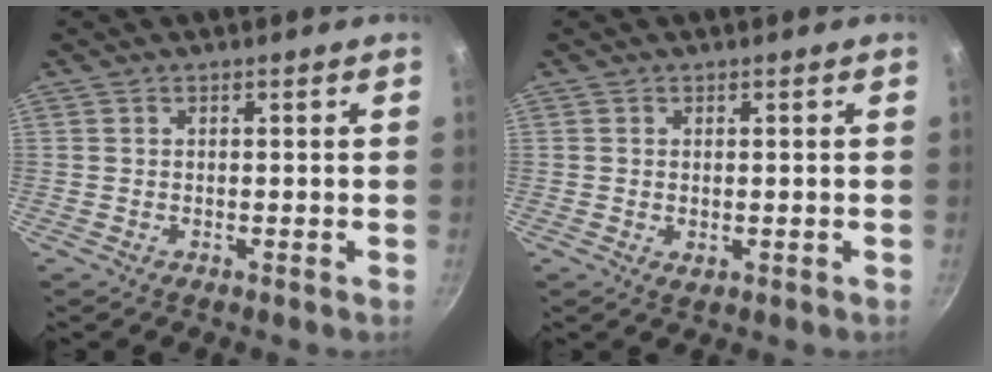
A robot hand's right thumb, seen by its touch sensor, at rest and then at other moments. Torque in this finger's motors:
{"motor_torque": [-0.28, 0.25, -0.50, 0.13, -0.01]}